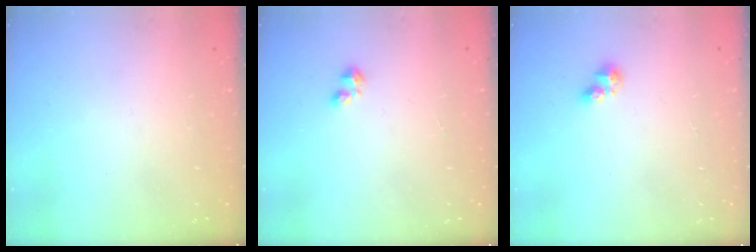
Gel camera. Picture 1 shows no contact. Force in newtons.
{"total": 2.2, "press": 2.2, "slide": 0.4}
{"total": 4.0, "press": 3.9, "slide": 0.5}